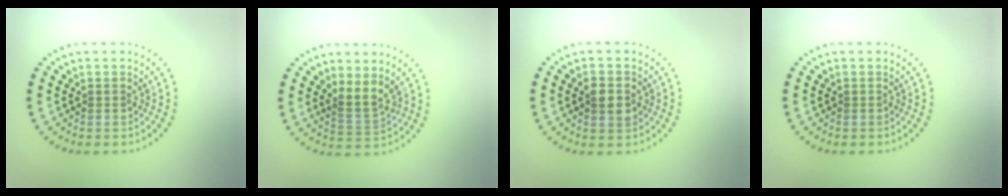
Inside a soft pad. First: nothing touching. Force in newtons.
{"total": 2.0, "press": 1.5, "slide": 1.4}
{"total": 2.6, "press": 2.6, "slide": 0.1}
{"total": 0.0}